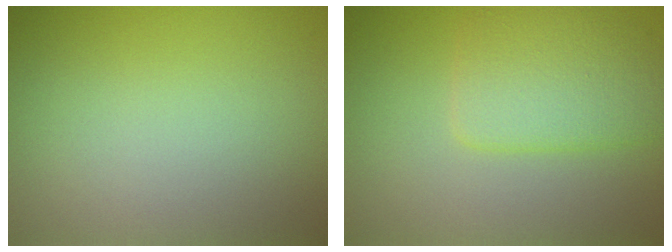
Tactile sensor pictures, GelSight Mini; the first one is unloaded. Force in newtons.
{"total": 3.7, "press": 3.7, "slide": 0.1}